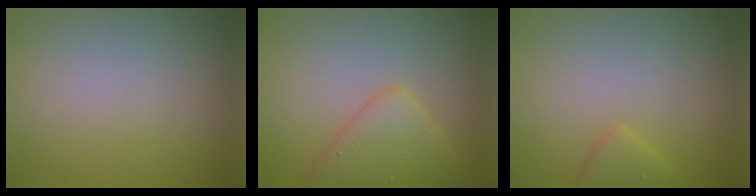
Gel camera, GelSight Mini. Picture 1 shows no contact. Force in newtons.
{"total": 4.0, "press": 4.0, "slide": 0.1}
{"total": 1.6, "press": 1.6, "slide": 0.2}